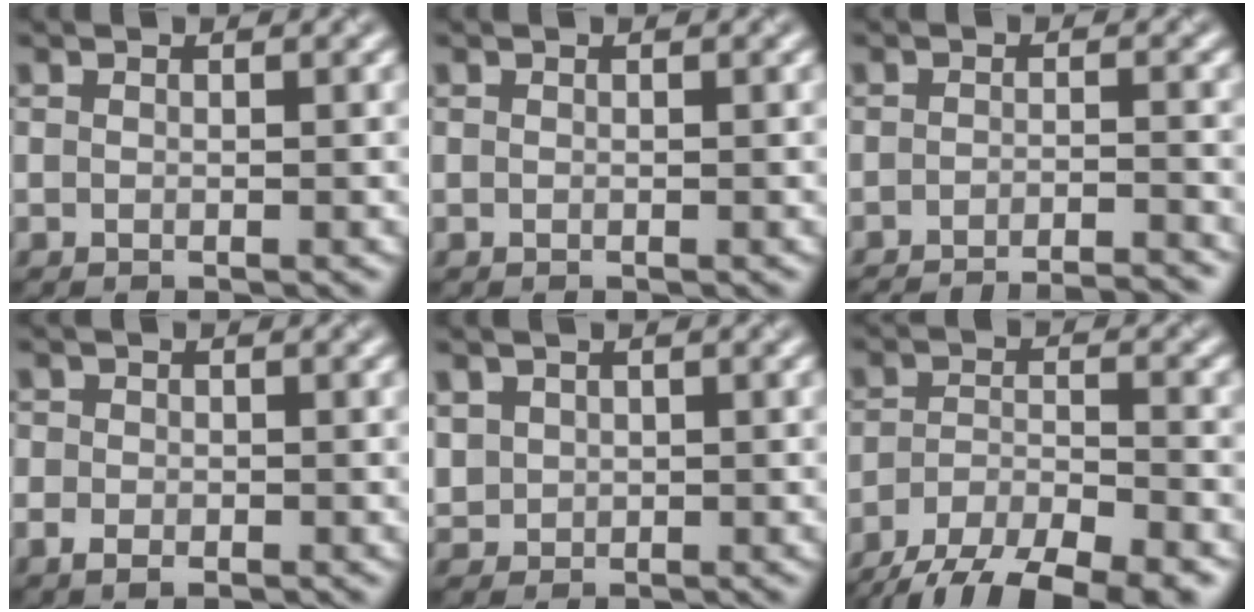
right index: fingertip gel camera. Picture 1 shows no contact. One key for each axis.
{"total": 0.0}
{"total": 8.4, "fx": -7.9, "fy": 1.5, "fz": 2.6, "tx": -0.012, "ty": 0.005, "tz": -0.099}
{"total": 2.0, "fx": -0.8, "fy": 1.5, "fz": 1.1, "tx": -0.019, "ty": -0.004, "tz": -0.019}
{"total": 1.9, "fx": 0.5, "fy": 1.8, "fz": 0.4, "tx": -0.017, "ty": -0.004, "tz": 0.018}
{"total": 9.8, "fx": -7.9, "fy": 2.9, "fz": 5.1, "tx": -0.080, "ty": -0.024, "tz": -0.127}